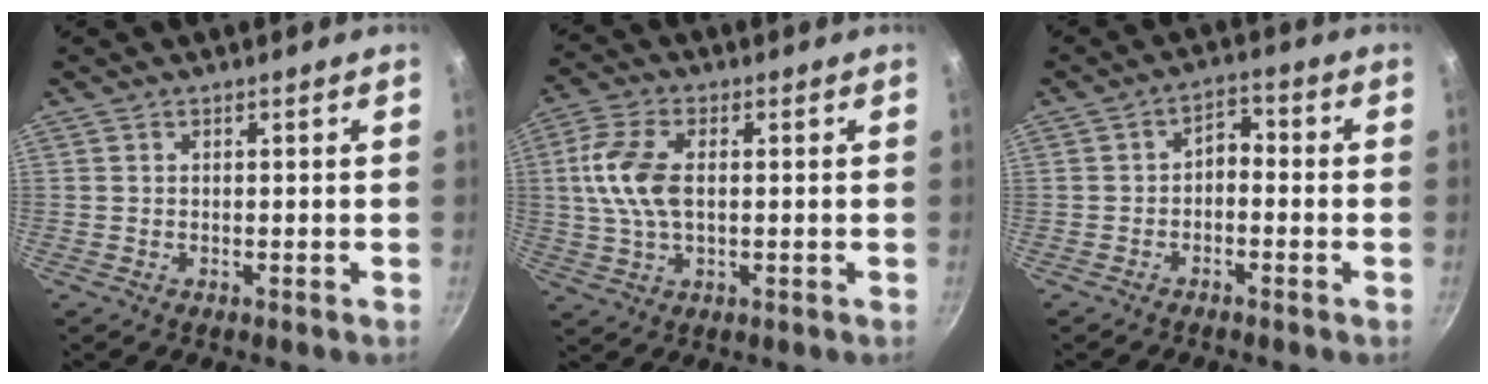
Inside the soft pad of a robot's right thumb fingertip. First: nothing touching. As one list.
[{"total": 9.9, "force": [0.9, 5.5, 8.2], "torque": [-0.167, 0.011, 0.012]}, {"total": 3.6, "force": [-1.2, 2.3, 2.5], "torque": [-0.027, 0.025, -0.024]}]